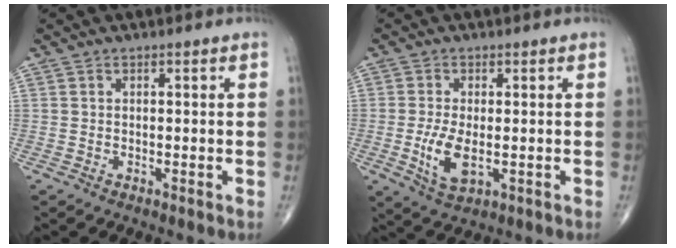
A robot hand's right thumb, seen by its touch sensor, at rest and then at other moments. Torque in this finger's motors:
{"motor_torque": [-0.03, 0.21, 0.41, 0.23, 0.12]}